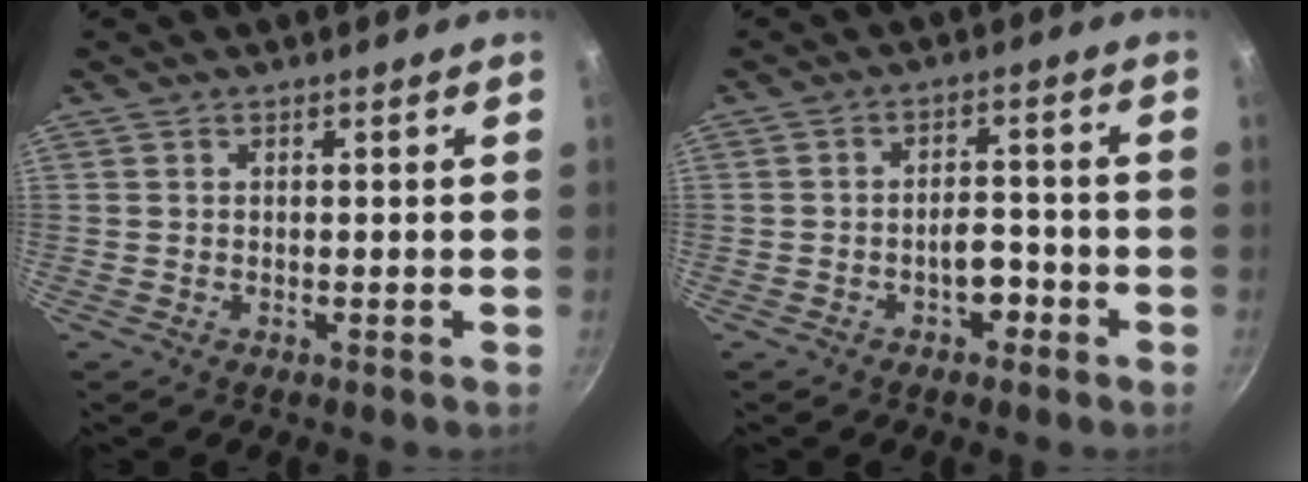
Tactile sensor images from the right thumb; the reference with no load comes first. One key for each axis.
{"total": 4.3, "fx": -2.0, "fy": 2.7, "fz": 2.7, "tx": -0.021, "ty": 0.026, "tz": -0.034}